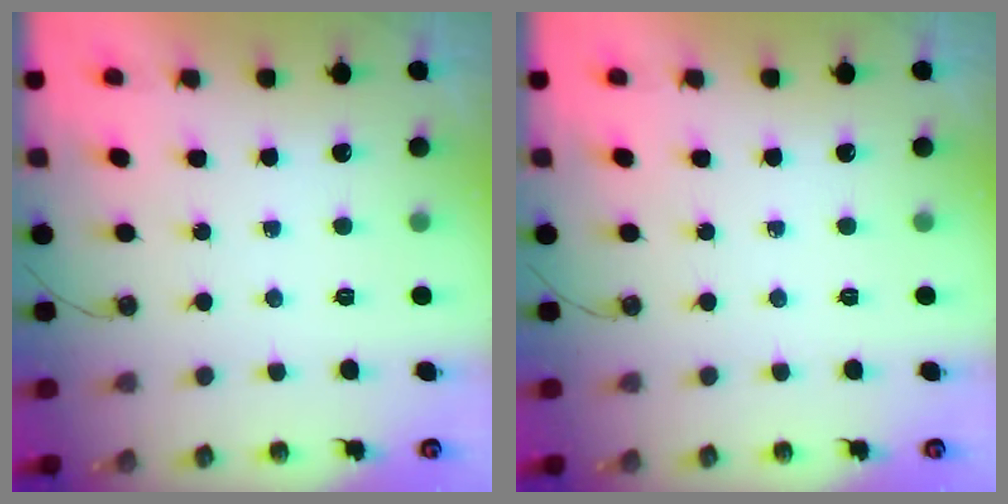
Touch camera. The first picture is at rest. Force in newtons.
{"total": 0.0}